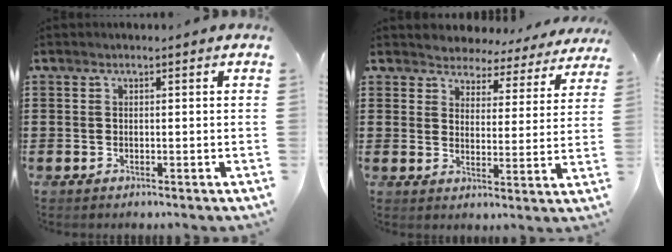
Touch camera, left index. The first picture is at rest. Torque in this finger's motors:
{"motor_torque": [1.40, -0.74, 0.56, 0.05]}